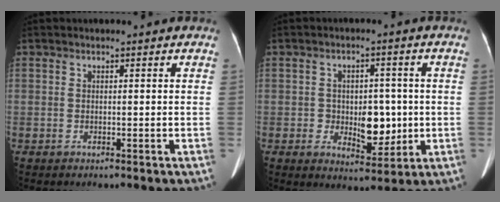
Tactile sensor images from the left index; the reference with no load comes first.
{"total": 6.5, "force": [-0.7, 4.0, 5.1], "torque": [-0.070, 0.004, -0.002]}